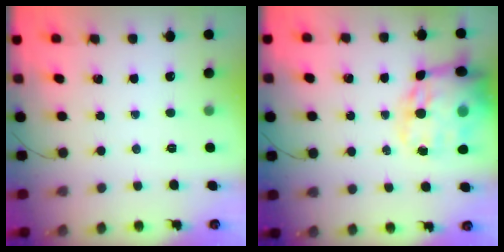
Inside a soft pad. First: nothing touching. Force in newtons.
{"total": 21.7, "press": 21.2, "slide": 4.6}